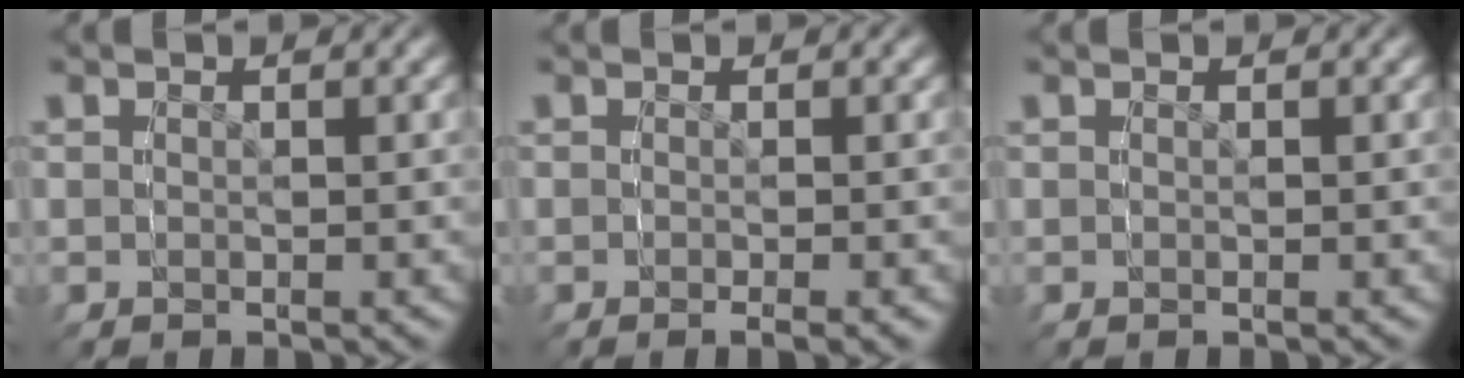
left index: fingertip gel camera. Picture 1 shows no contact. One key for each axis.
{"total": 2.0, "fx": -0.2, "fy": -1.9, "fz": -0.4, "tx": 0.010, "ty": 0.011, "tz": -0.007}
{"total": 0.0}